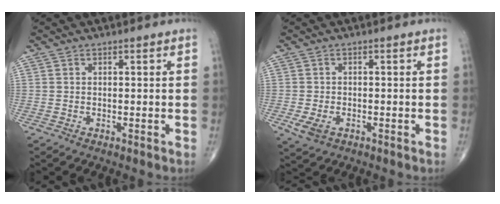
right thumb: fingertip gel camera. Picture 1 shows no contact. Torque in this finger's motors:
{"motor_torque": [0.26, 0.01, -0.11, -0.07, 0.03]}